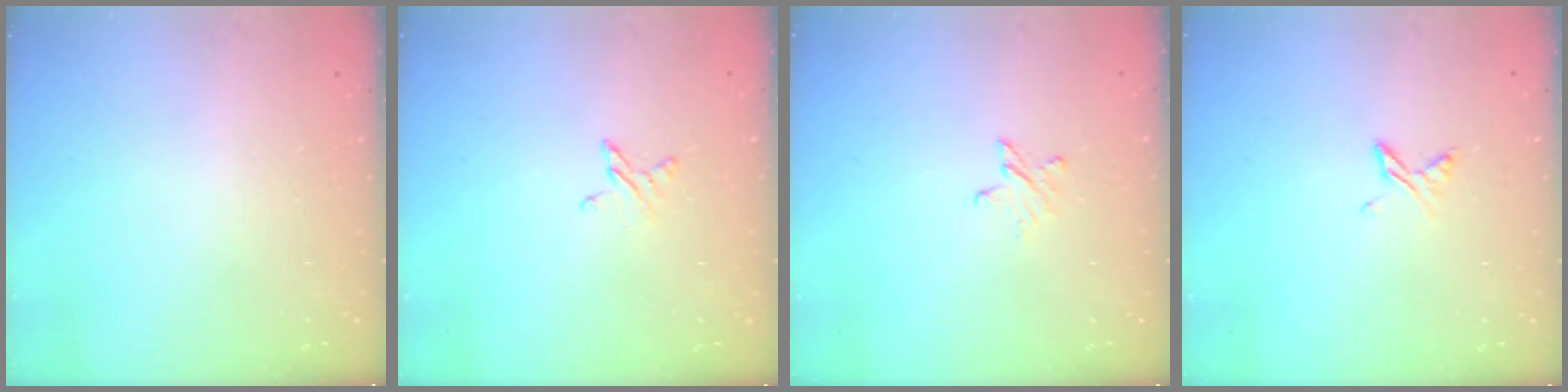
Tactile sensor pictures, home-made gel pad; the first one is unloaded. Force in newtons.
{"total": 3.9, "press": 3.9, "slide": 0.4}
{"total": 3.5, "press": 3.5, "slide": 0.3}
{"total": 5.1, "press": 5.1, "slide": 0.6}